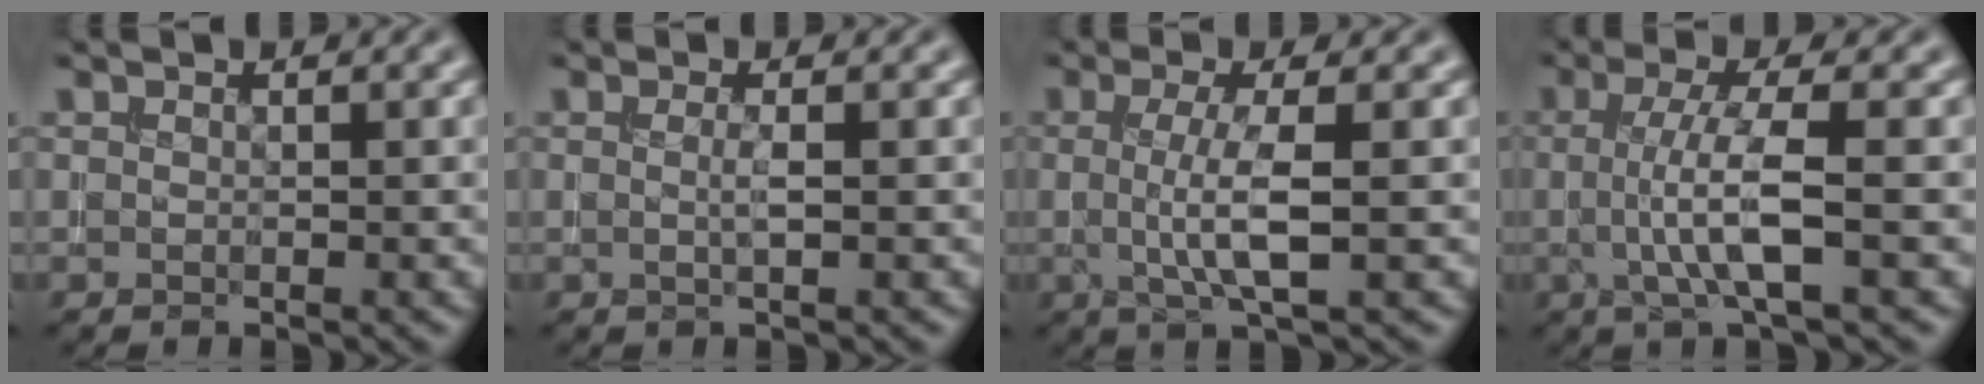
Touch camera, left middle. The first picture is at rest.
{"total": 1.1, "force": [-0.1, 0.3, 1.1], "torque": [-0.021, 0.003, -0.003]}
{"total": 4.2, "force": [-0.2, 0.9, 4.1], "torque": [-0.079, -0.002, -0.002]}
{"total": 4.8, "force": [-0.4, 1.1, 4.7], "torque": [-0.091, 0.000, -0.007]}